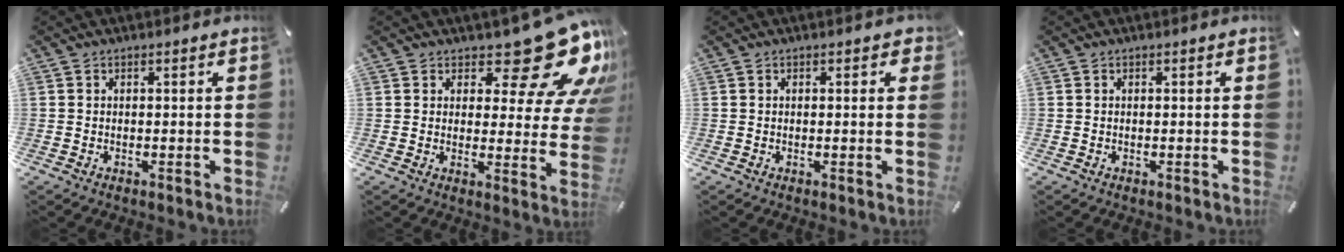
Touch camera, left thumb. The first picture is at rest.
{"total": 17.7, "force": [12.0, 6.8, 11.1], "torque": [-0.136, -0.093, 0.197]}
{"total": 1.1, "force": [0.4, 0.7, 0.7], "torque": [0.001, -0.001, 0.002]}
{"total": 0.0}